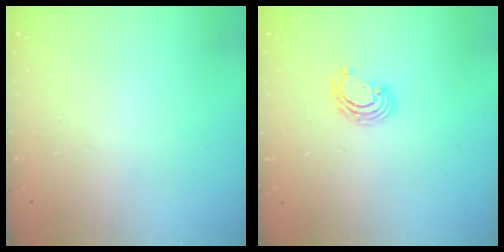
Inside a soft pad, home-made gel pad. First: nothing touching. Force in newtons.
{"total": 4.9, "press": 4.9, "slide": 0.2}